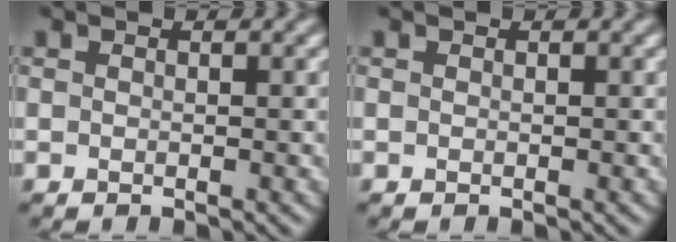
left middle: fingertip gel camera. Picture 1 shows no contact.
{"total": 0.0}